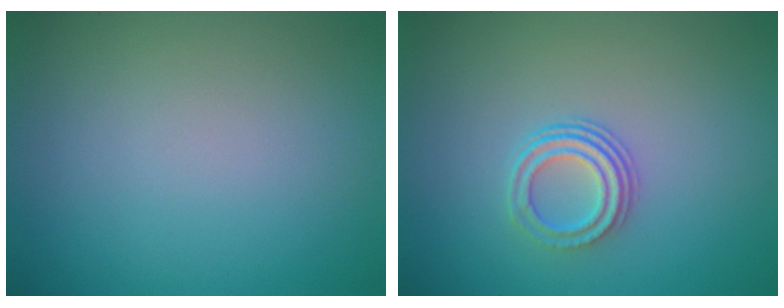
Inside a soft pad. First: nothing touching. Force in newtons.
{"total": 3.0, "press": 2.2, "slide": 2.0}